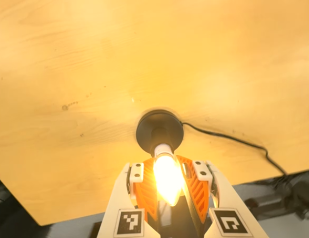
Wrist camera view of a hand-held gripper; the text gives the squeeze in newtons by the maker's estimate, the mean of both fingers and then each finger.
{"total": 16.9, "left": 15.8, "right": 18.0}